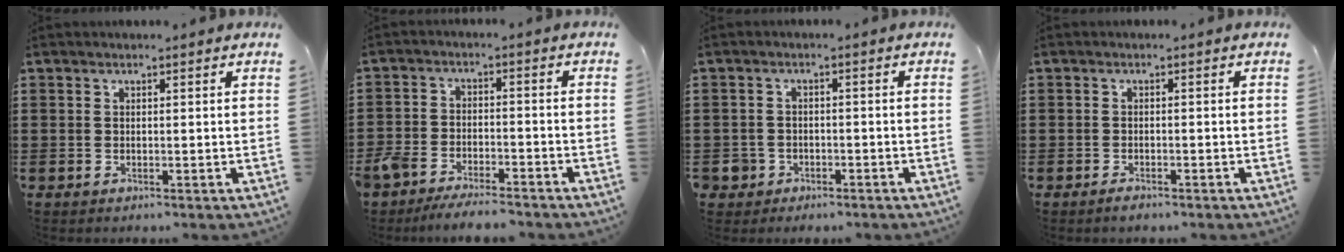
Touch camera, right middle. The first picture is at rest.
{"total": 5.2, "force": [-4.9, 1.1, 1.2], "torque": [-0.040, 0.001, -0.105]}
{"total": 2.8, "force": [-2.3, 1.6, -0.1], "torque": [-0.004, 0.000, -0.053]}
{"total": 1.1, "force": [-1.0, 0.2, 0.4], "torque": [-0.010, -0.004, -0.018]}